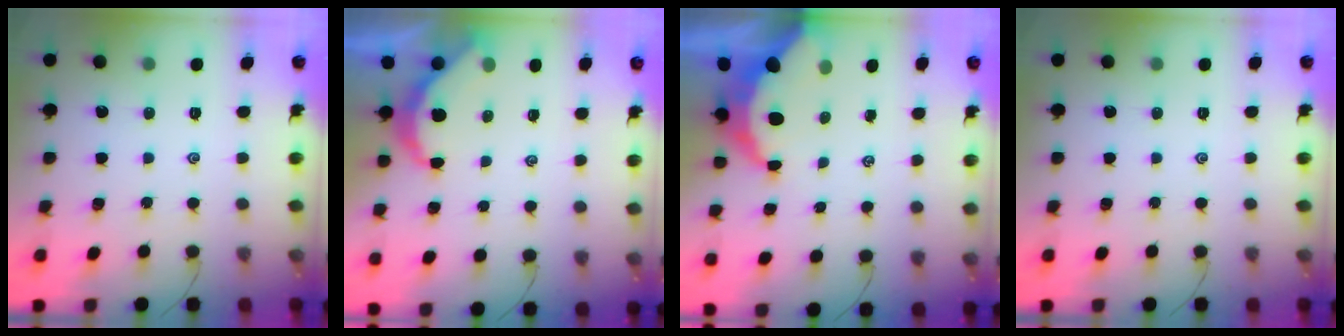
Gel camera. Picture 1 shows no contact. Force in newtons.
{"total": 5.4, "press": 5.4, "slide": 0.3}
{"total": 7.2, "press": 7.2, "slide": 0.9}
{"total": 0.0}